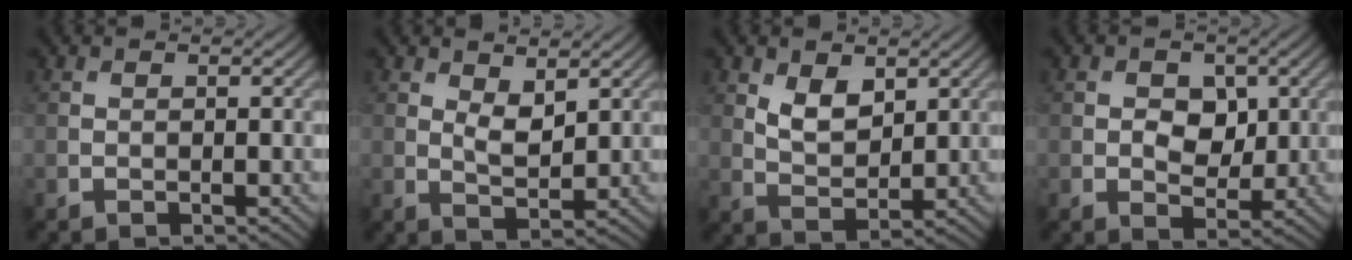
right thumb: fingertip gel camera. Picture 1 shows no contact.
{"total": 3.3, "force": [1.8, 1.4, 2.4], "torque": [-0.052, -0.008, 0.037]}
{"total": 4.5, "force": [2.2, 2.5, 3.0], "torque": [-0.065, -0.008, 0.045]}
{"total": 4.3, "force": [0.6, 3.1, 2.8], "torque": [-0.044, -0.006, -0.001]}